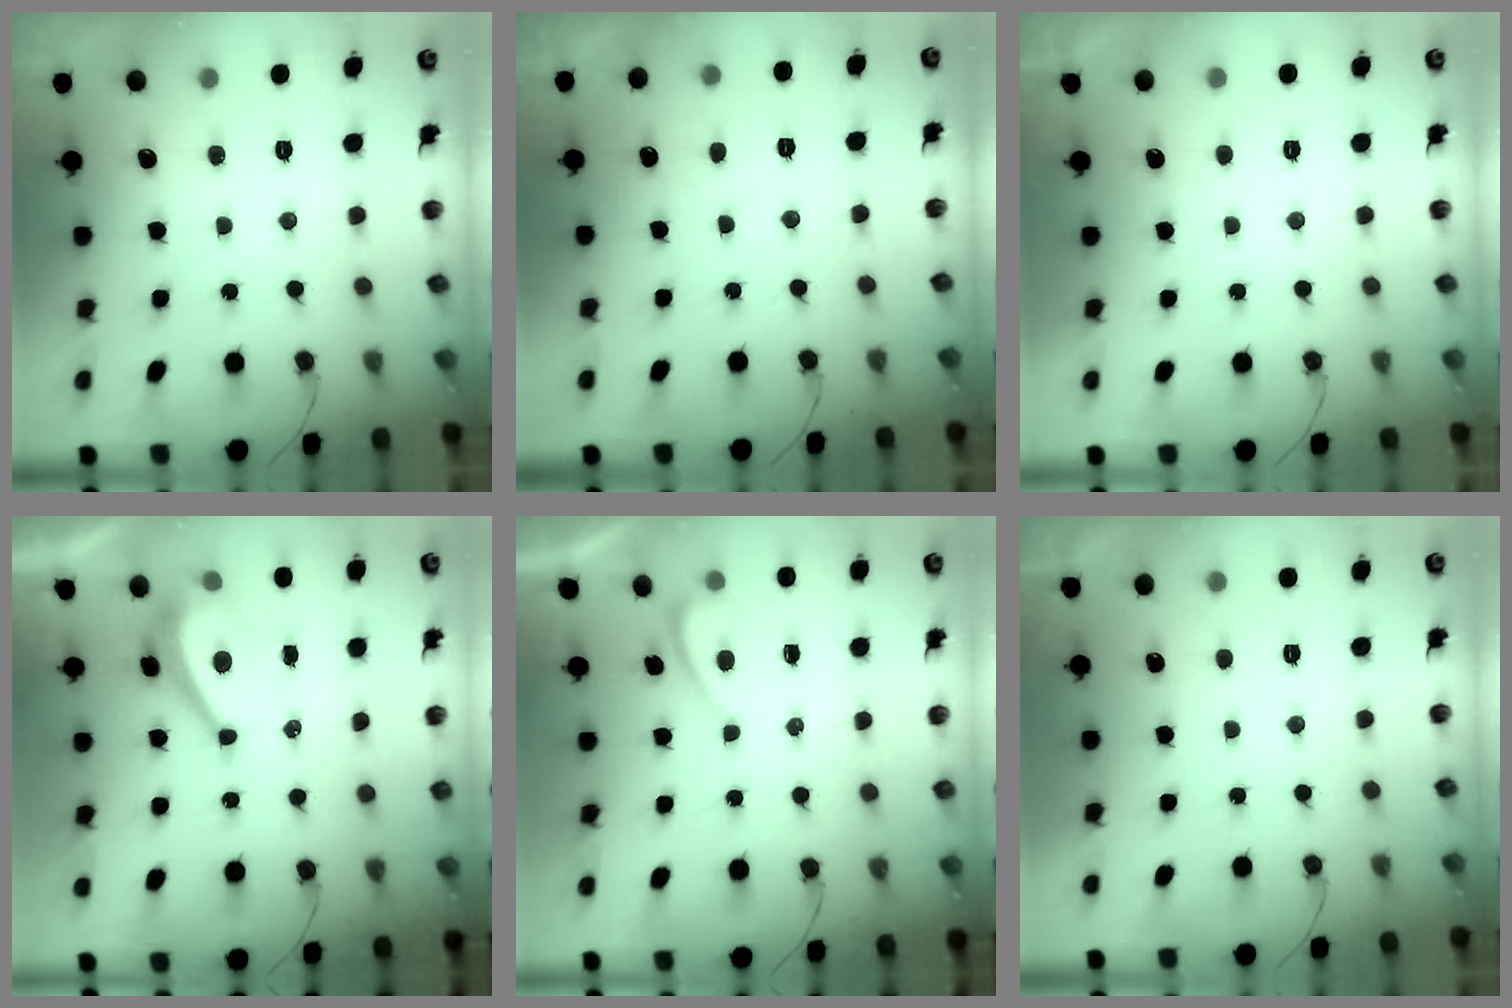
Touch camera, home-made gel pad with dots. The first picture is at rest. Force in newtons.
{"total": 1.5, "press": 1.4, "slide": 0.6}
{"total": 2.1, "press": 2.1, "slide": 0.4}
{"total": 4.9, "press": 4.9, "slide": 0.2}
{"total": 0.7, "press": 0.5, "slide": 0.5}
{"total": 2.1, "press": 2.1, "slide": 0.4}